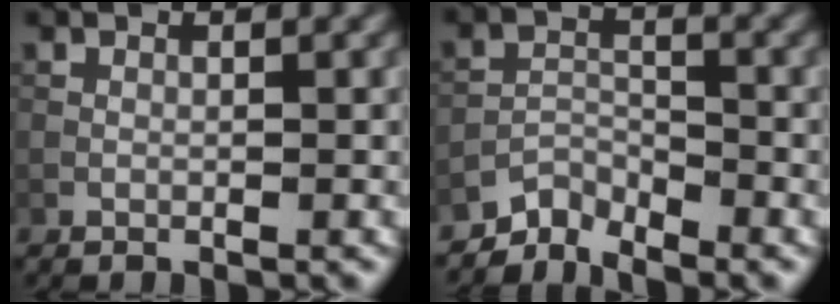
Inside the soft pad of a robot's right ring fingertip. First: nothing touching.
{"total": 2.7, "force": [-2.6, 0.7, 0.3], "torque": [-0.003, 0.004, -0.059]}